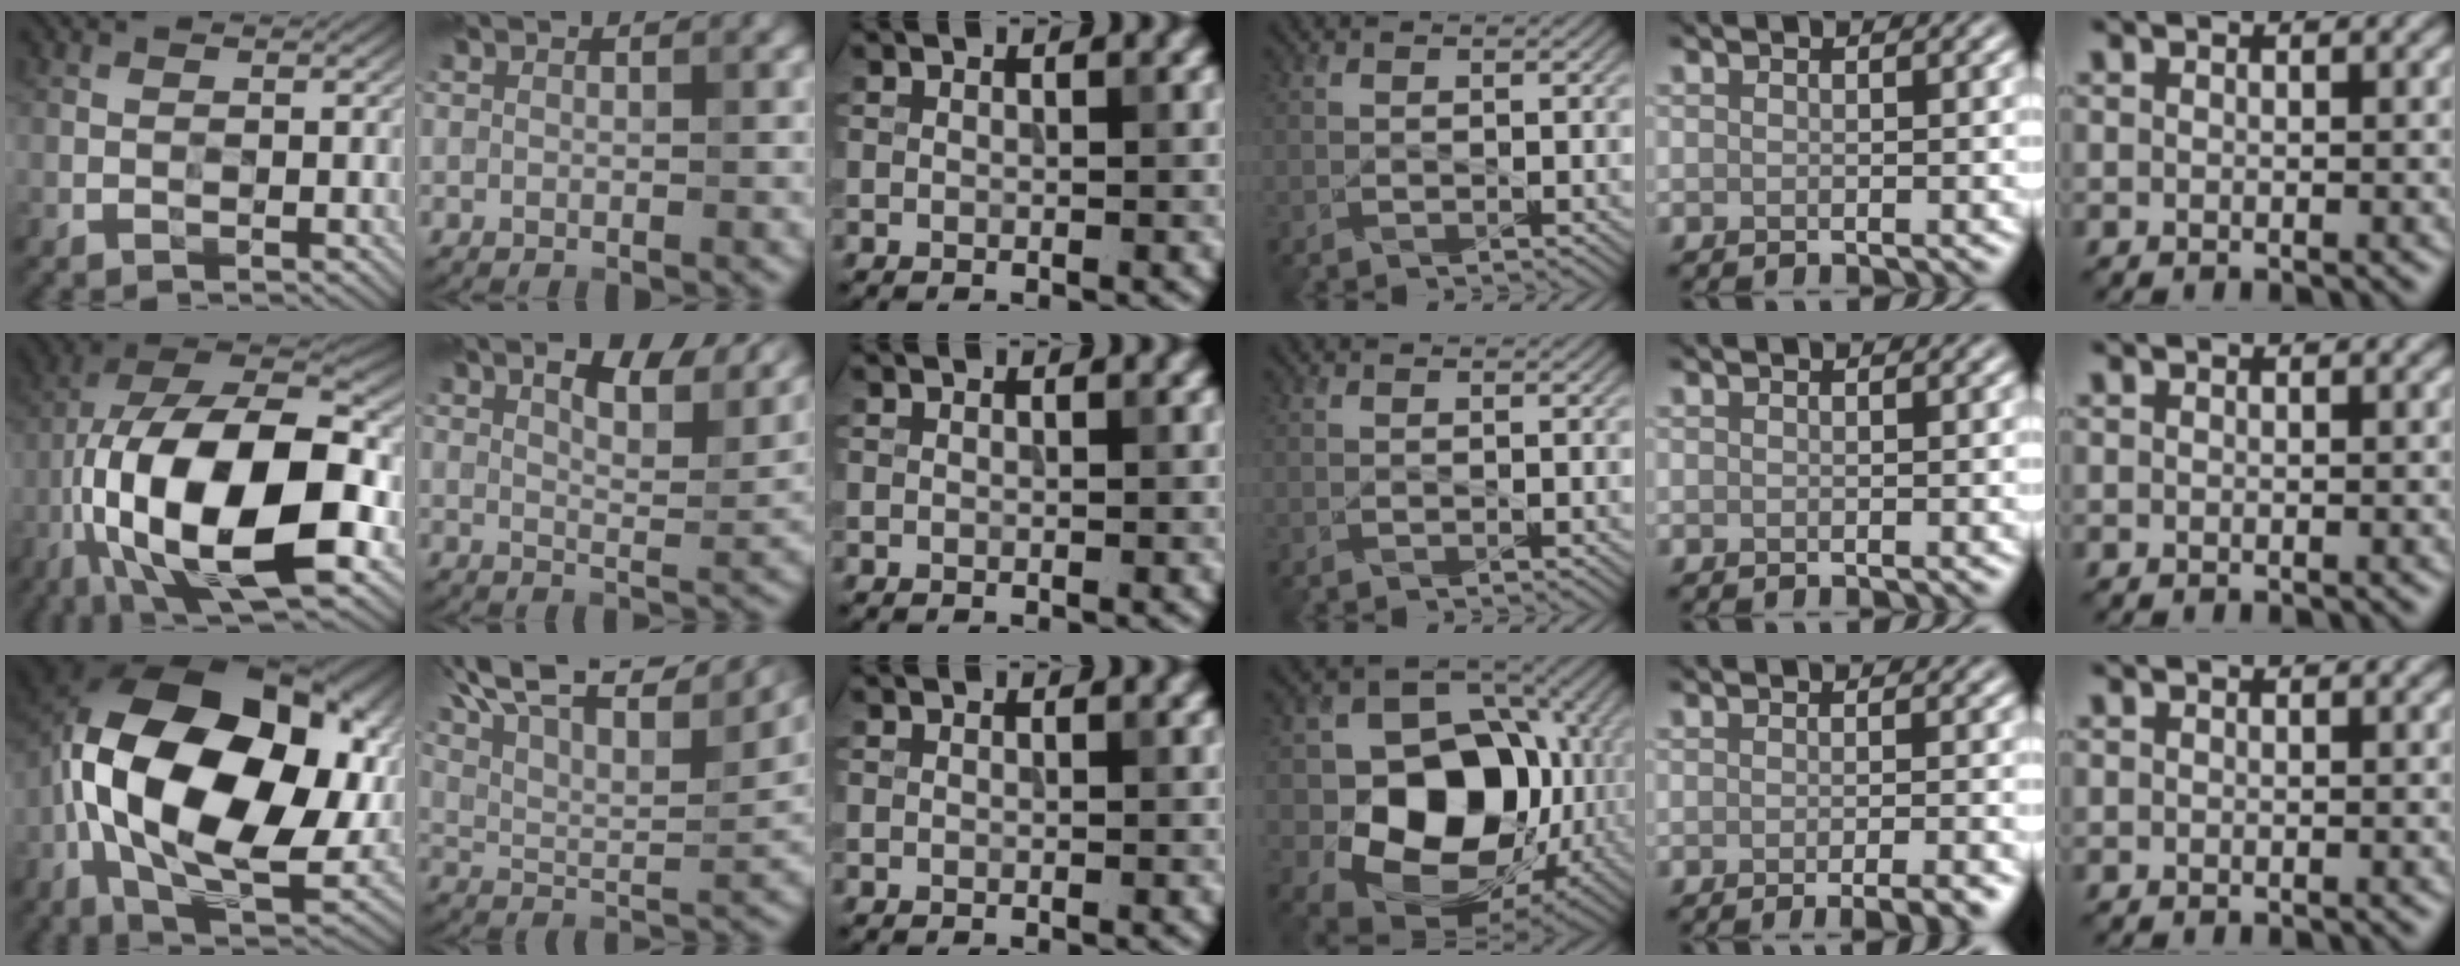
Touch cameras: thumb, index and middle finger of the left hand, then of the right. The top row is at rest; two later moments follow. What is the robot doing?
{"motion": "wipe", "object": "compact mirror"}